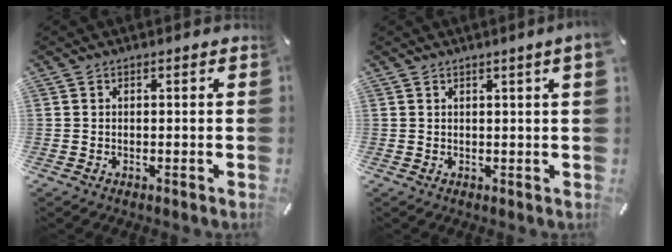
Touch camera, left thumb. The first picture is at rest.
{"total": 2.4, "force": [1.0, -0.1, 2.2], "torque": [-0.040, -0.003, 0.017]}